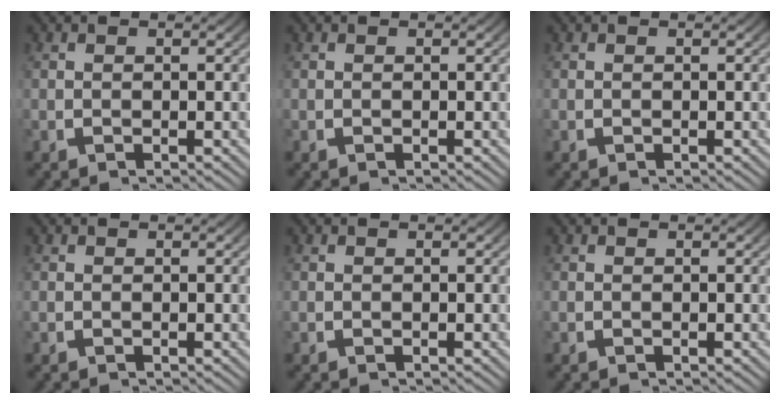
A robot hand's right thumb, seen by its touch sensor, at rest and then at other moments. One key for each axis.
{"total": 0.0}
{"total": 0.0}
{"total": 0.0}
{"total": 0.0}
{"total": 0.0}